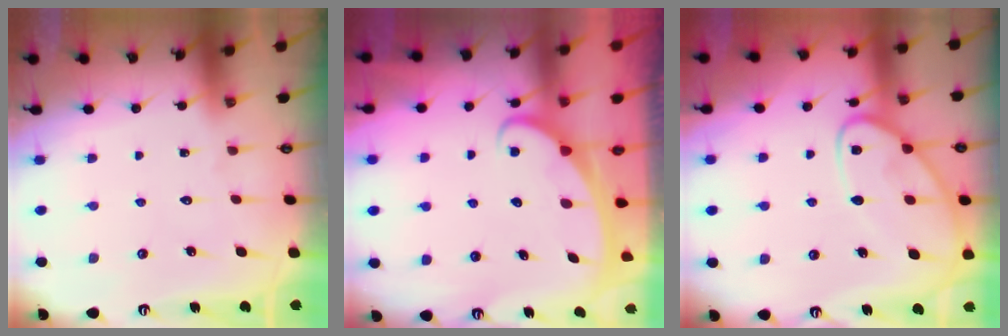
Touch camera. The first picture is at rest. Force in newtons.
{"total": 2.5, "press": 2.5, "slide": 0.3}
{"total": 11.3, "press": 11.2, "slide": 1.0}